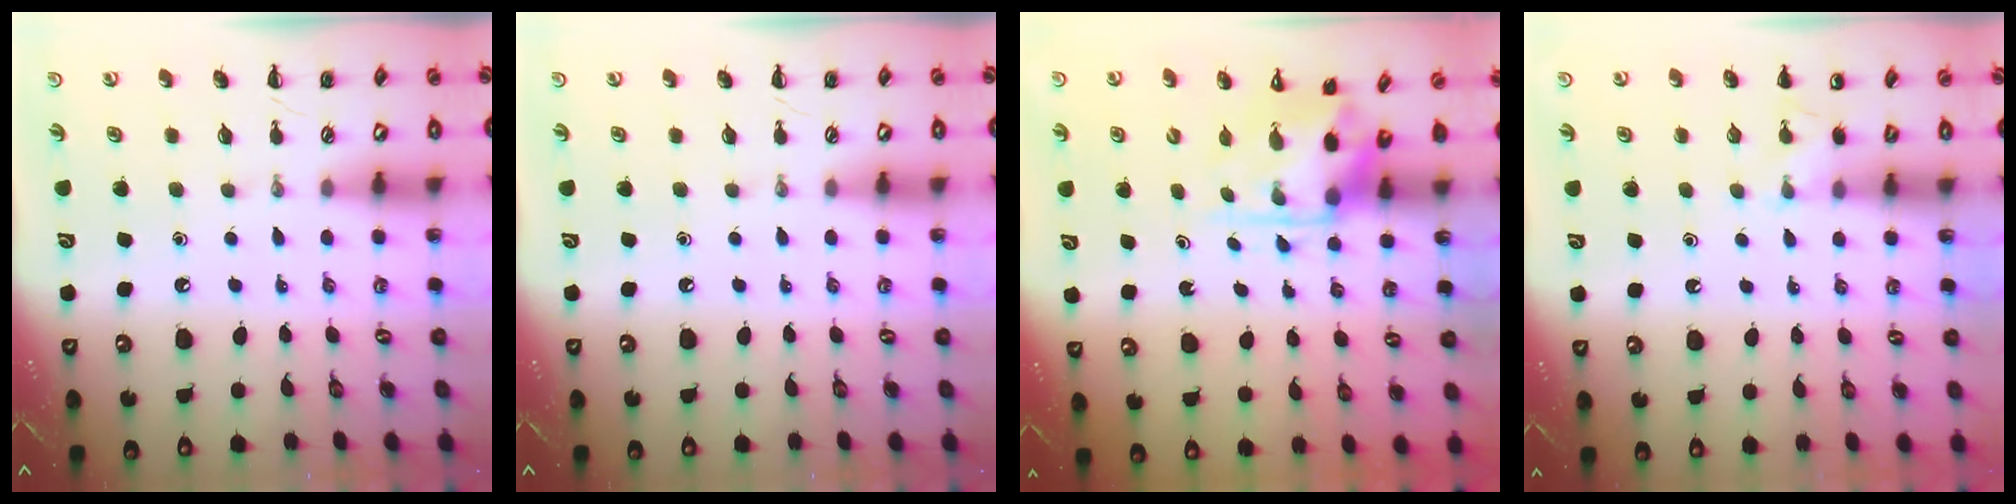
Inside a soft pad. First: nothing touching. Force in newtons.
{"total": 0.0}
{"total": 3.2, "press": 3.2, "slide": 0.5}
{"total": 4.4, "press": 4.2, "slide": 1.4}